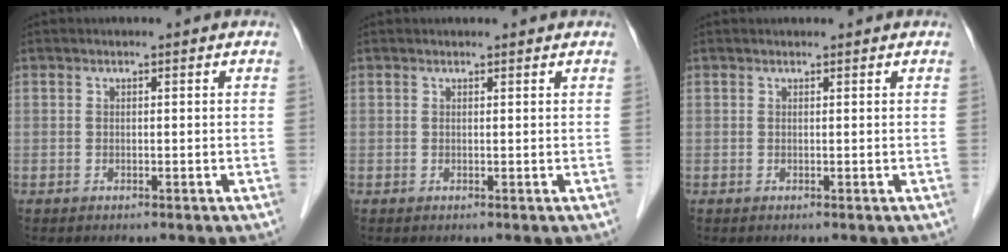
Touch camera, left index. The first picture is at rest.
{"total": 2.0, "force": [2.0, 0.3, 0.5], "torque": [-0.011, 0.014, 0.023]}
{"total": 1.3, "force": [1.2, 0.2, 0.2], "torque": [-0.008, 0.016, 0.019]}